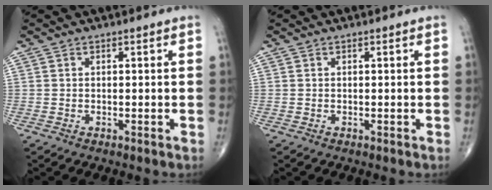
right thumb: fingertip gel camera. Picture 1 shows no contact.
{"total": 0.0}